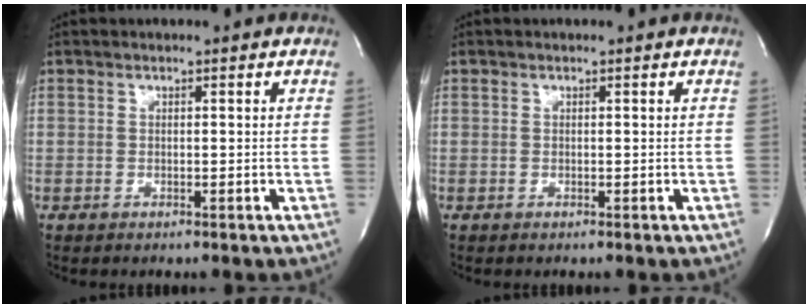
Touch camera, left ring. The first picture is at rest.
{"total": 0.0}